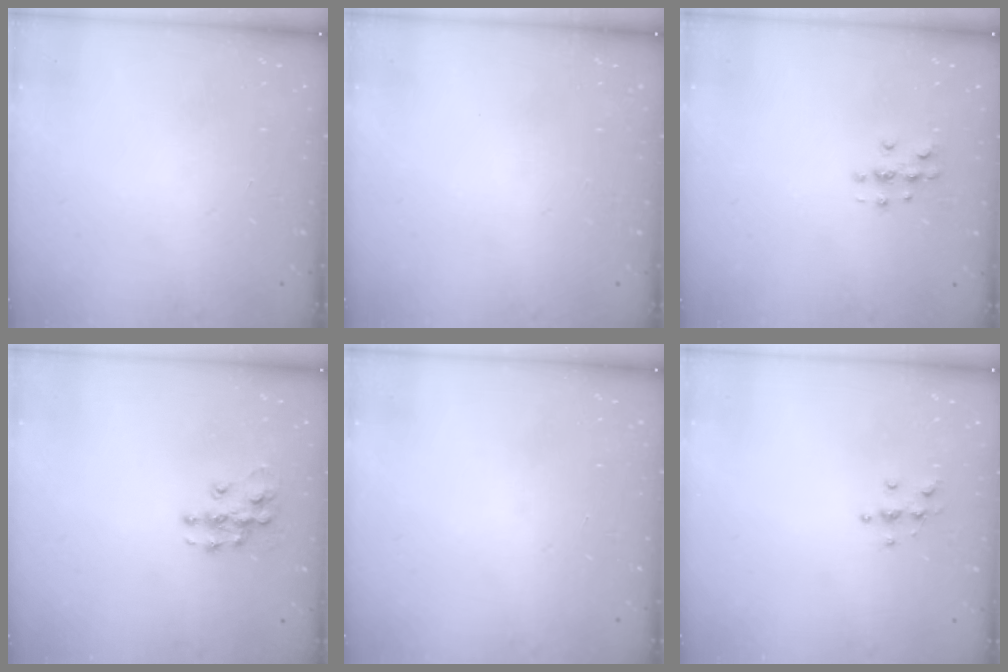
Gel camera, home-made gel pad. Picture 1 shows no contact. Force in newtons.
{"total": 0.0}
{"total": 3.6, "press": 3.6, "slide": 0.5}
{"total": 9.2, "press": 9.2, "slide": 0.5}
{"total": 0.0}
{"total": 4.2, "press": 4.2, "slide": 0.3}